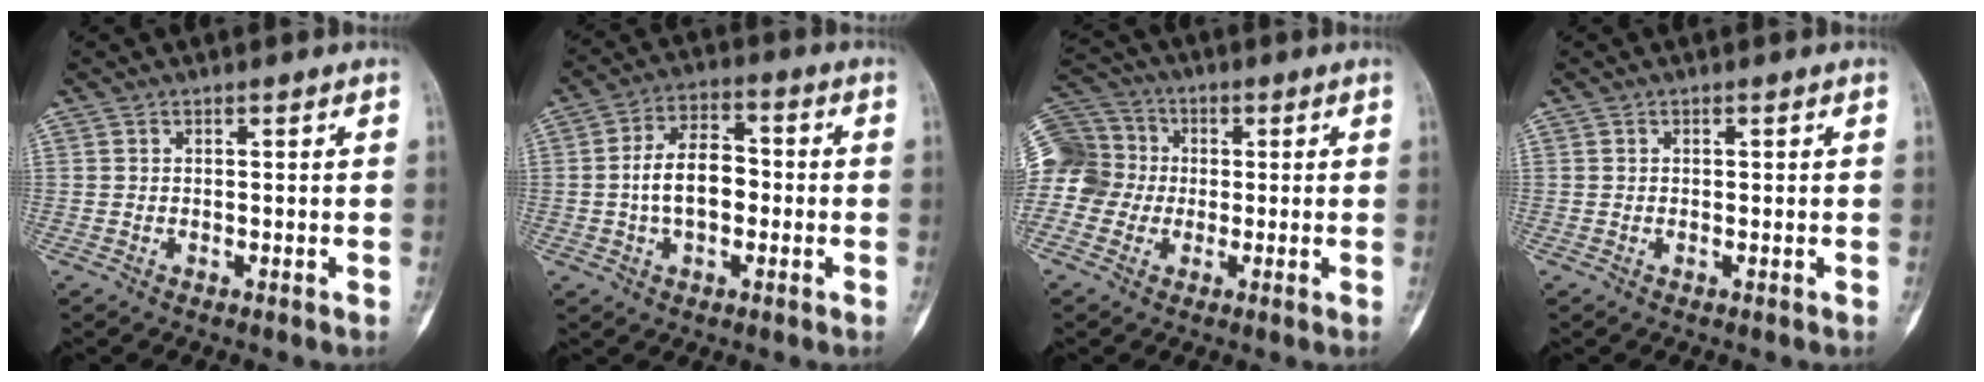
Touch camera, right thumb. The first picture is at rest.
{"total": 9.9, "force": [-0.8, 6.0, 7.8], "torque": [-0.126, 0.027, -0.021]}
{"total": 15.0, "force": [-0.3, 14.2, 4.8], "torque": [-0.116, 0.056, -0.002]}
{"total": 0.7, "force": [0.2, 0.3, 0.6], "torque": [-0.012, 0.000, 0.004]}